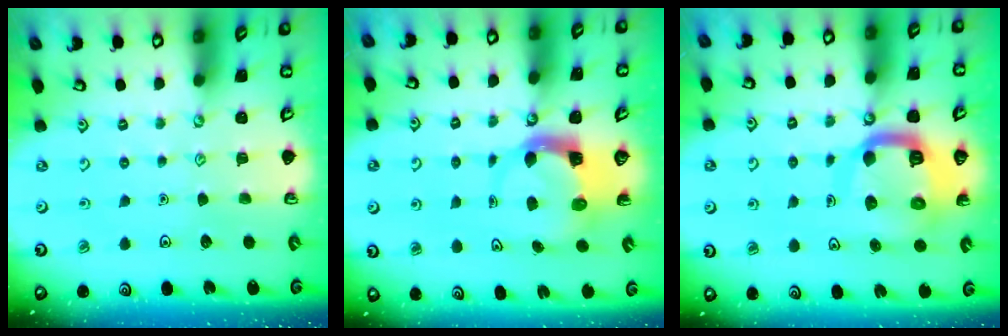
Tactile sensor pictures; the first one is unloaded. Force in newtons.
{"total": 3.9, "press": 3.8, "slide": 0.6}
{"total": 13.8, "press": 13.8, "slide": 1.5}